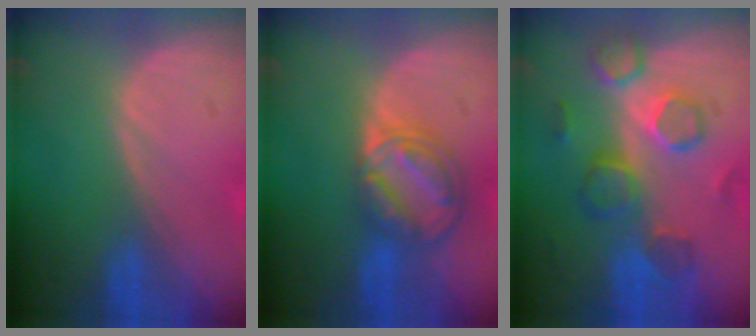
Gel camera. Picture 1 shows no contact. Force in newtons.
{"total": 8.4, "press": 7.0, "slide": 4.6}
{"total": 8.7, "press": 8.5, "slide": 2.1}